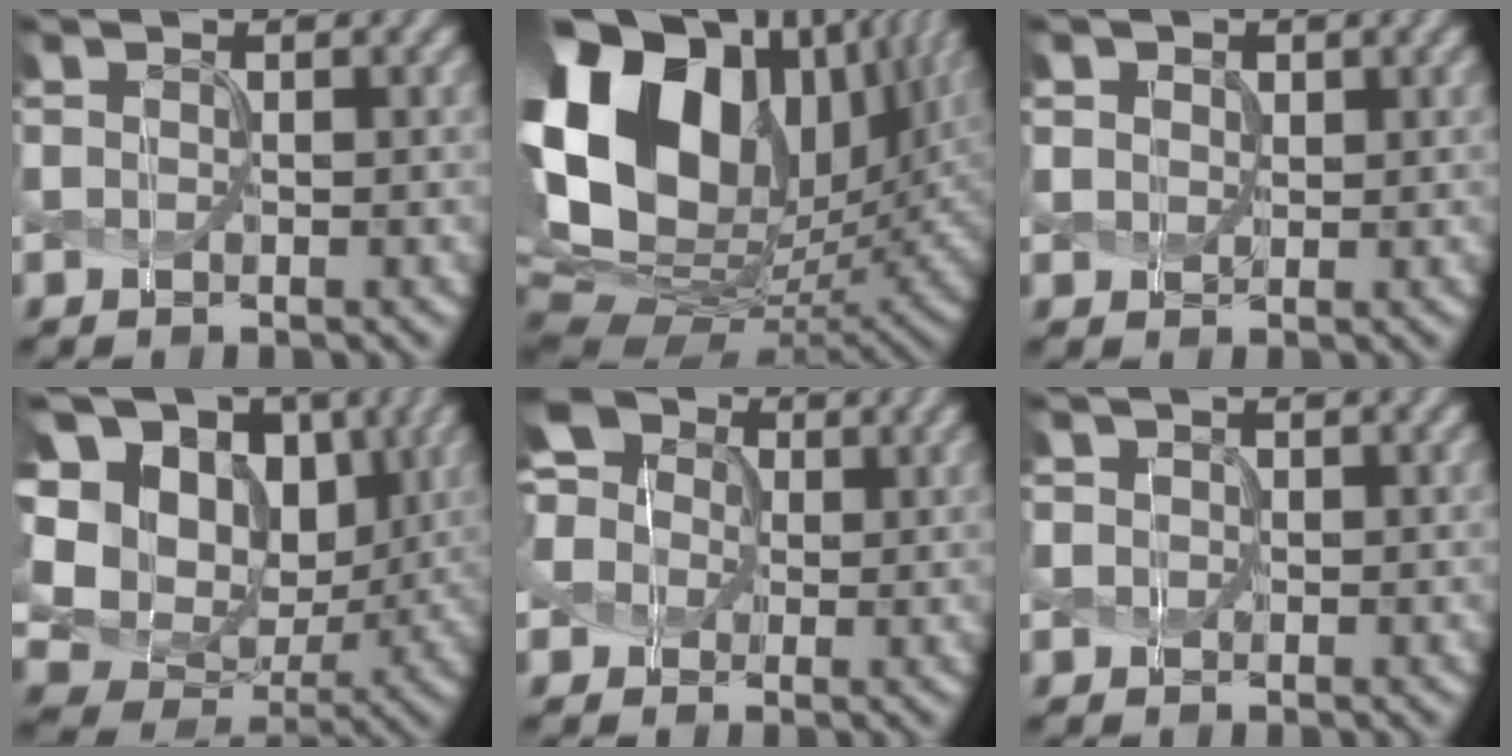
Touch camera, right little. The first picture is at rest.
{"total": 21.0, "force": [5.6, 14.4, 14.2], "torque": [-0.313, 0.023, 0.111]}
{"total": 2.0, "force": [1.2, 1.5, 0.5], "torque": [-0.017, 0.004, 0.023]}
{"total": 18.3, "force": [4.6, 14.4, 10.3], "torque": [-0.229, 0.026, 0.097]}
{"total": 6.4, "force": [0.9, 5.7, 2.8], "torque": [-0.068, 0.037, -0.009]}
{"total": 0.8, "force": [0.1, 0.8, -0.1], "torque": [0.006, -0.003, 0.001]}